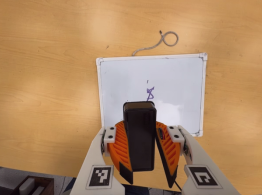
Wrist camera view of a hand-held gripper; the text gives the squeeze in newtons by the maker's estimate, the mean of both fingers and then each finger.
{"total": 11.0, "left": 10.8, "right": 11.2}